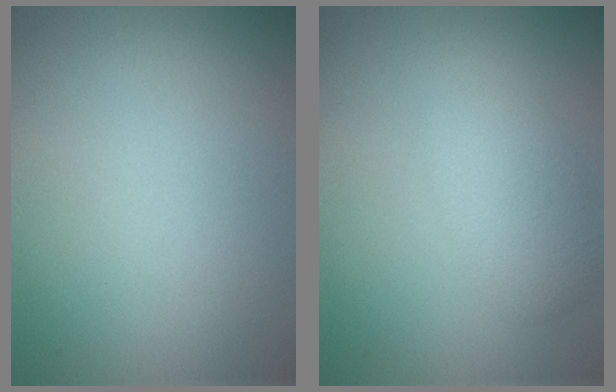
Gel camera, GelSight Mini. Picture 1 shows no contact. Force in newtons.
{"total": 3.5, "press": 3.5, "slide": 0.1}